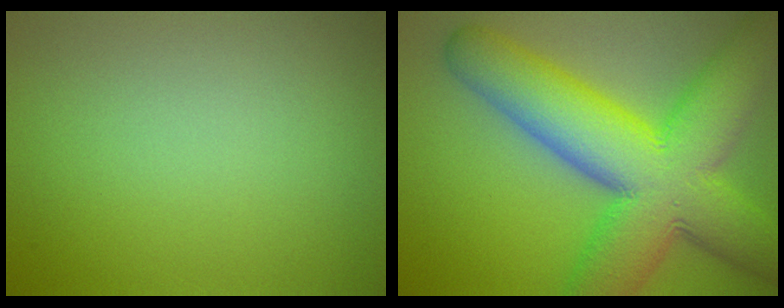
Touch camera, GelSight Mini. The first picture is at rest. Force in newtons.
{"total": 13.7, "press": 13.7, "slide": 0.3}